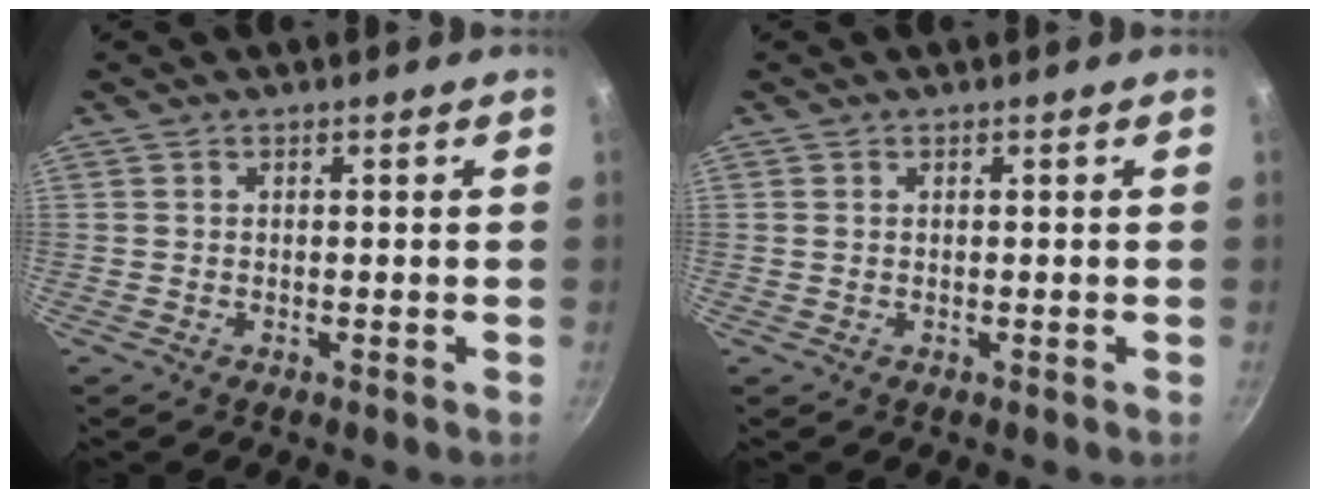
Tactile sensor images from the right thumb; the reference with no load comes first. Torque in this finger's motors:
{"motor_torque": [0.02, -0.03, -0.27, 0.30, 0.07]}